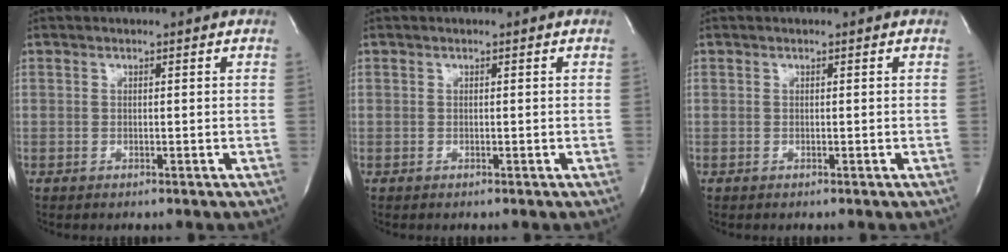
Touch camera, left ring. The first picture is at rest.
{"total": 0.0}
{"total": 0.0}